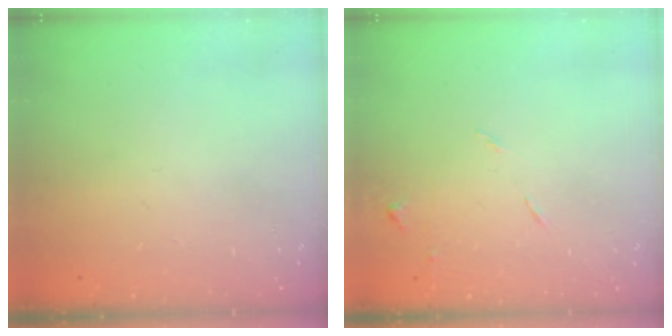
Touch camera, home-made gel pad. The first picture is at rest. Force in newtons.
{"total": 5.3, "press": 5.2, "slide": 0.7}